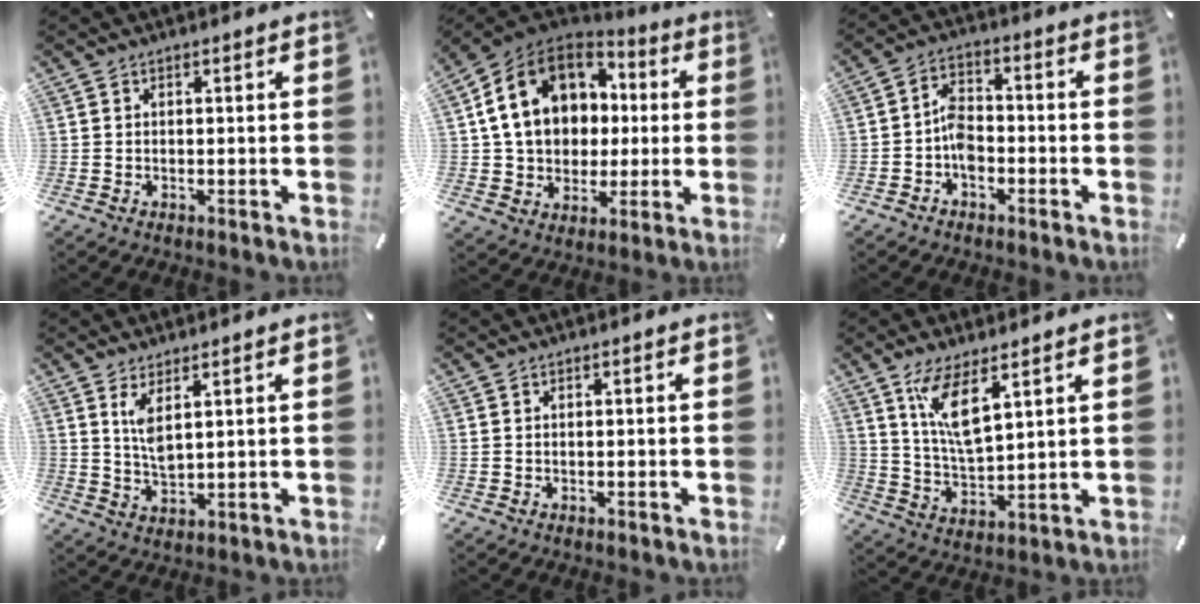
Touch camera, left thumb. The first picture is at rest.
{"total": 17.1, "force": [3.3, 14.3, 8.8], "torque": [-0.177, 0.005, 0.068]}
{"total": 6.3, "force": [-2.7, 4.4, 3.7], "torque": [-0.073, 0.021, -0.049]}
{"total": 5.3, "force": [2.9, 1.8, 4.1], "torque": [-0.081, -0.013, 0.051]}
{"total": 0.0}
{"total": 9.9, "force": [6.3, 3.0, 7.0], "torque": [-0.150, -0.027, 0.111]}